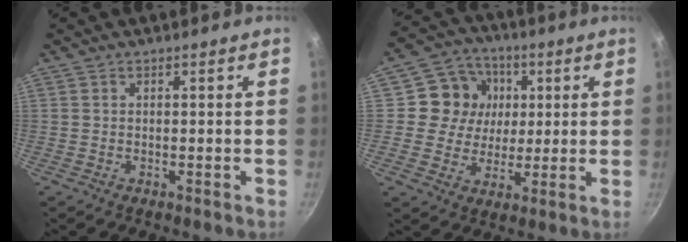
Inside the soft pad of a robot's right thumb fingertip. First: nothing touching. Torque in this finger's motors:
{"motor_torque": [0.29, 1.86, 0.46, -0.28, 0.01]}